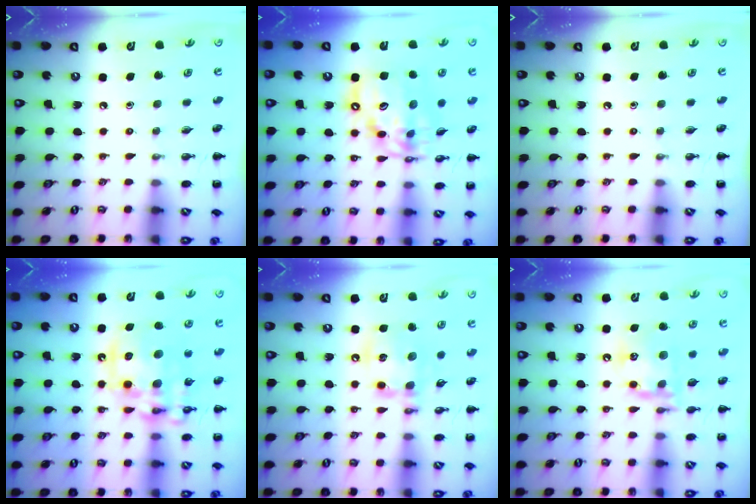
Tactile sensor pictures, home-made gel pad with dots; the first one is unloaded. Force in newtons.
{"total": 14.3, "press": 13.7, "slide": 3.8}
{"total": 0.0}
{"total": 16.5, "press": 16.1, "slide": 3.8}
{"total": 13.8, "press": 13.7, "slide": 1.6}
{"total": 15.7, "press": 15.5, "slide": 2.4}